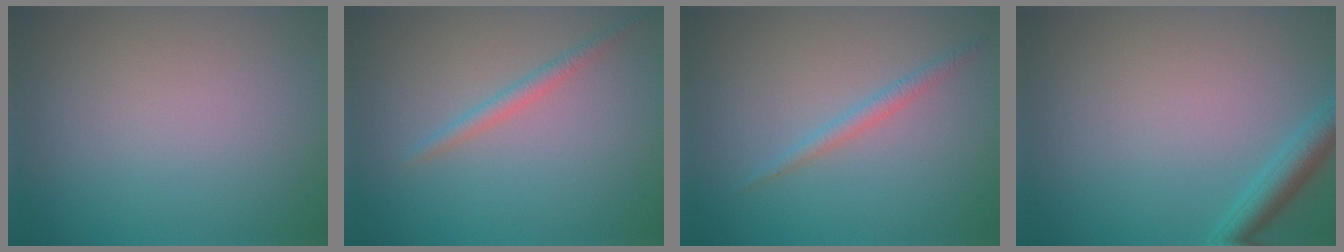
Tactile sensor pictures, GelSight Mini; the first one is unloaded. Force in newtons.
{"total": 1.4, "press": 1.4, "slide": 0.1}
{"total": 1.4, "press": 1.4, "slide": 0.1}
{"total": 2.4, "press": 2.4, "slide": 0.2}